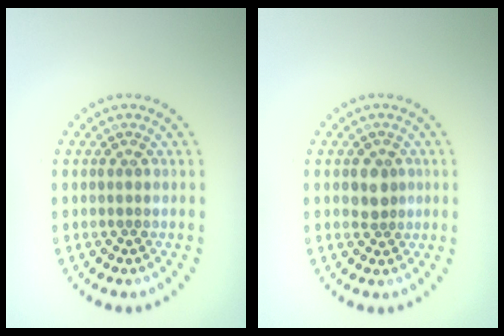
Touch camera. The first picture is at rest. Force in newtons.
{"total": 1.9, "press": 1.7, "slide": 0.8}